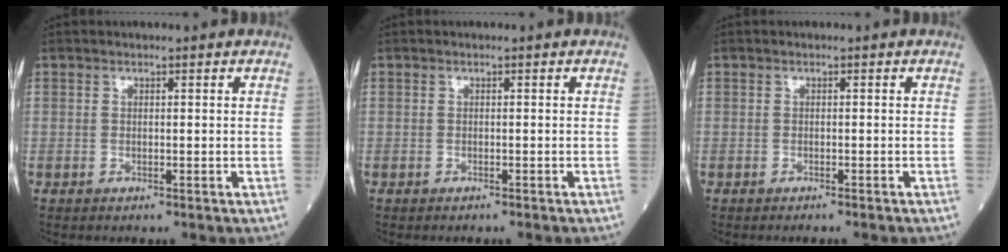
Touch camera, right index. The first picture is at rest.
{"total": 1.0, "force": [-0.9, -0.1, 0.4], "torque": [-0.006, 0.000, -0.012]}
{"total": 2.1, "force": [-1.8, -0.2, 0.9], "torque": [-0.014, 0.000, -0.022]}